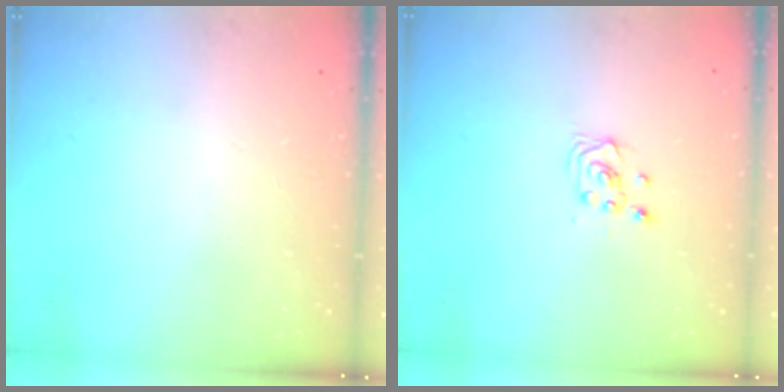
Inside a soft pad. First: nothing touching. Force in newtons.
{"total": 2.2, "press": 2.2, "slide": 0.3}